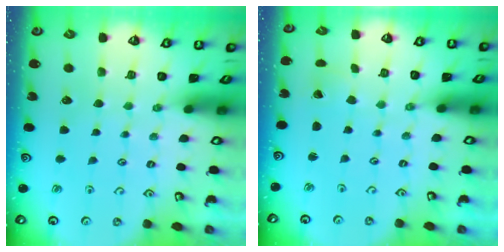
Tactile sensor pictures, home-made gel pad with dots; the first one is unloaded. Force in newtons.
{"total": 1.9, "press": 1.9, "slide": 0.2}